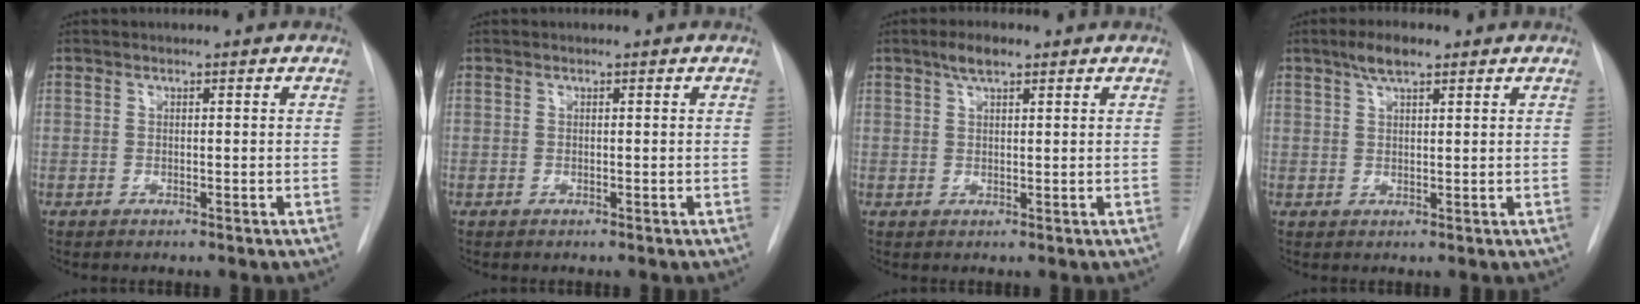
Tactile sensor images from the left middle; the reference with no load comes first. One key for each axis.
{"total": 0.0}
{"total": 3.1, "fx": 2.0, "fy": 0.9, "fz": 2.1, "tx": -0.044, "ty": 0.007, "tz": 0.036}
{"total": 4.0, "fx": 2.6, "fy": 1.0, "fz": 2.8, "tx": -0.058, "ty": 0.009, "tz": 0.047}